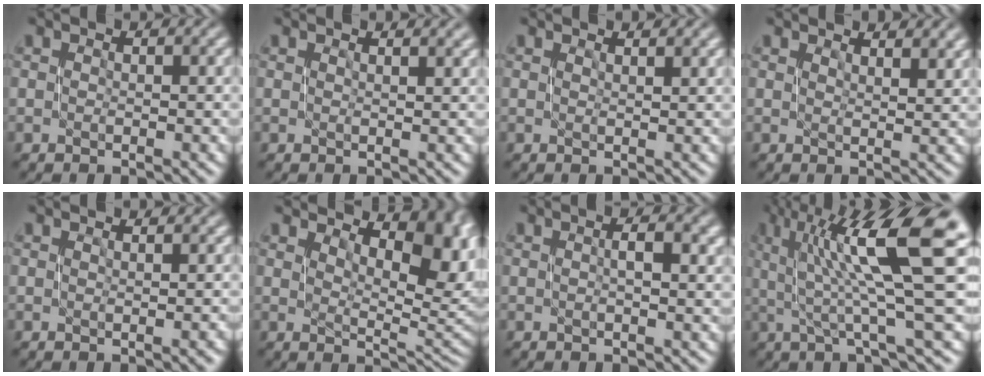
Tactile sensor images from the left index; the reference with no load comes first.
{"total": 1.7, "force": [1.1, 0.6, 1.1], "torque": [-0.005, 0.002, 0.013]}
{"total": 1.4, "force": [1.1, 0.4, 0.7], "torque": [-0.002, 0.001, 0.016]}
{"total": 4.1, "force": [3.2, 1.4, 2.2], "torque": [-0.018, 0.009, 0.039]}
{"total": 0.7, "force": [0.3, 0.3, 0.5], "torque": [-0.004, 0.001, -0.002]}
{"total": 8.8, "force": [4.2, 4.0, 6.6], "torque": [-0.086, -0.002, 0.076]}
{"total": 2.7, "force": [0.3, 0.8, 2.5], "torque": [-0.032, 0.007, 0.004]}
{"total": 11.9, "force": [3.8, 2.4, 11.0], "torque": [-0.164, 0.020, 0.066]}